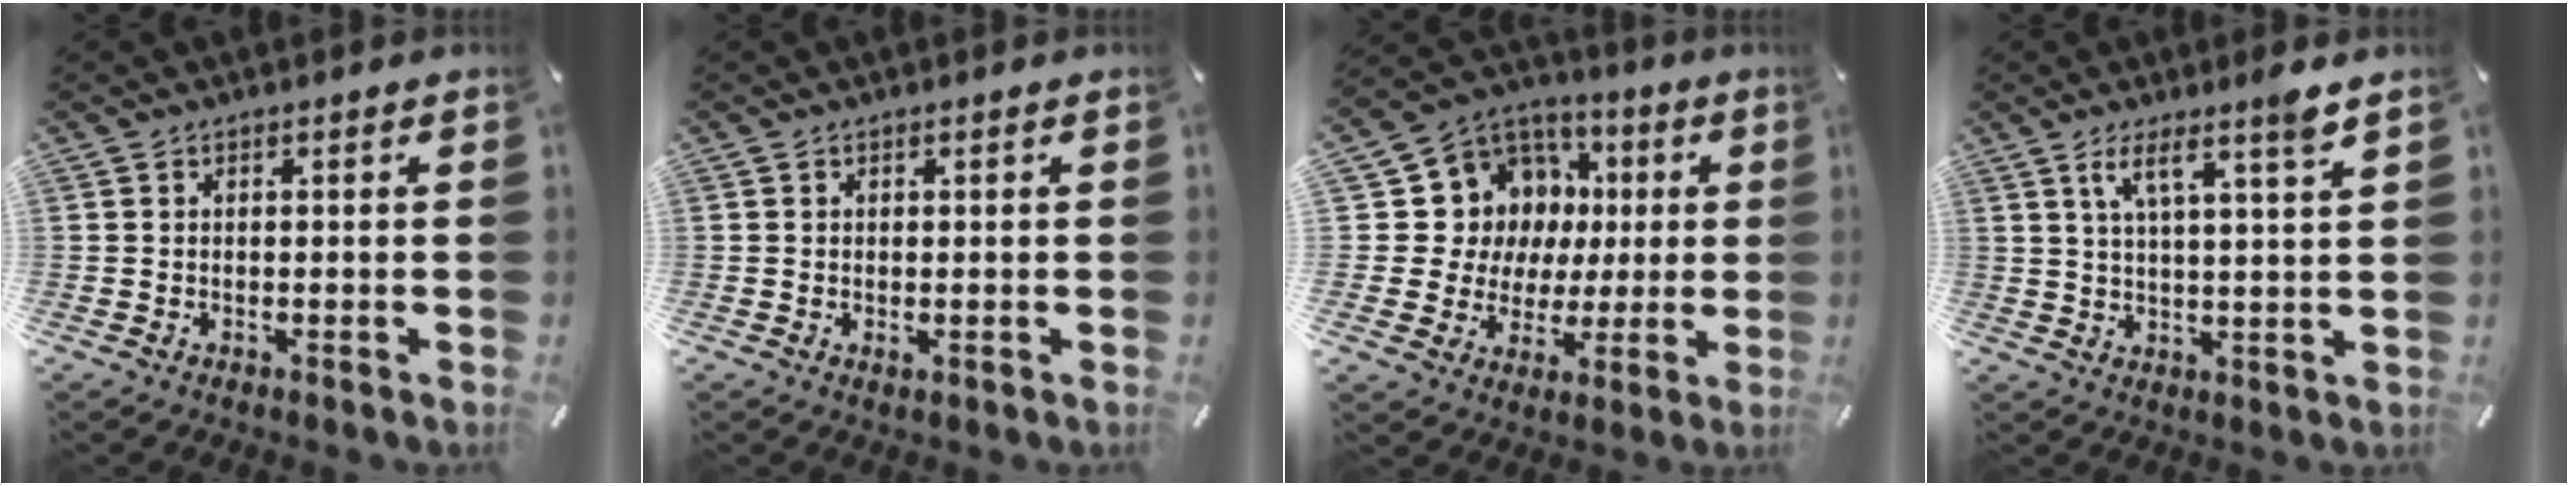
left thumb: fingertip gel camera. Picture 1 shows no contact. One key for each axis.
{"total": 0.5, "fx": 0.1, "fy": 0.4, "fz": 0.4, "tx": -0.008, "ty": 0.000, "tz": 0.002}
{"total": 12.5, "fx": 1.7, "fy": 12.2, "fz": 2.1, "tx": -0.030, "ty": -0.030, "tz": 0.054}
{"total": 7.2, "fx": 4.8, "fy": 0.4, "fz": 5.4, "tx": -0.103, "ty": -0.021, "tz": 0.078}